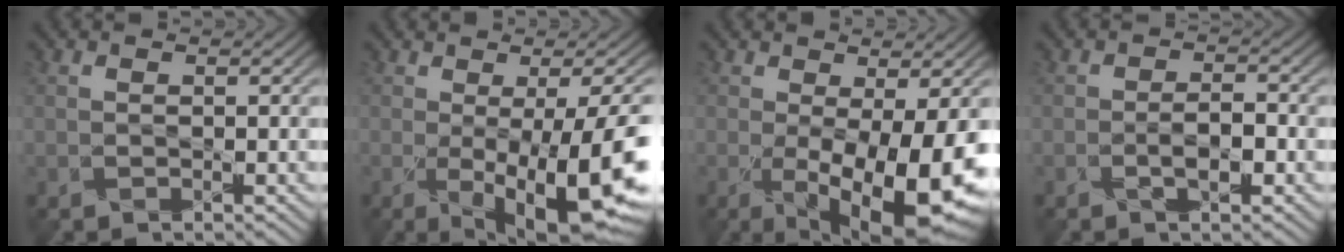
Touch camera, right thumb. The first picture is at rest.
{"total": 14.7, "force": [-3.7, 5.1, 13.3], "torque": [-0.203, -0.048, -0.032]}
{"total": 11.6, "force": [-3.1, 4.3, 10.3], "torque": [-0.176, -0.042, -0.033]}
{"total": 2.7, "force": [-1.4, 1.2, 2.1], "torque": [-0.032, 0.002, -0.028]}